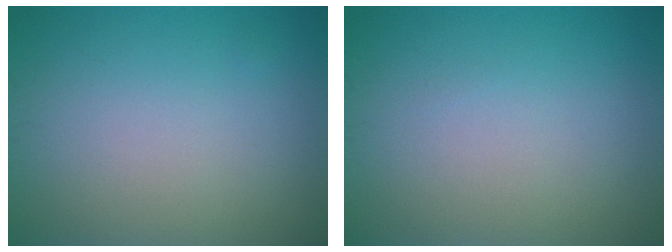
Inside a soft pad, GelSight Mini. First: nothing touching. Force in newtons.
{"total": 0.0}